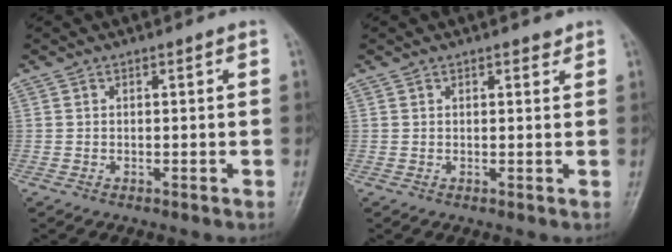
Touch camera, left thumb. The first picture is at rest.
{"total": 1.3, "force": [1.0, 0.6, 0.5], "torque": [-0.001, -0.006, 0.012]}